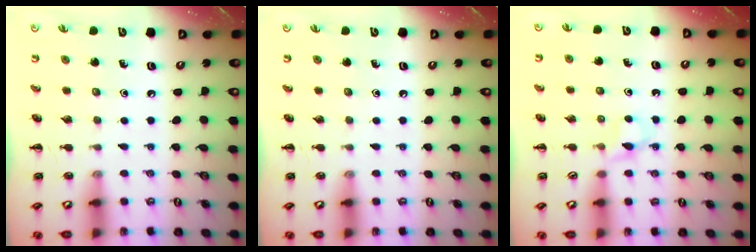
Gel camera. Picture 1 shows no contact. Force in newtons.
{"total": 0.0}
{"total": 3.1, "press": 2.8, "slide": 1.2}